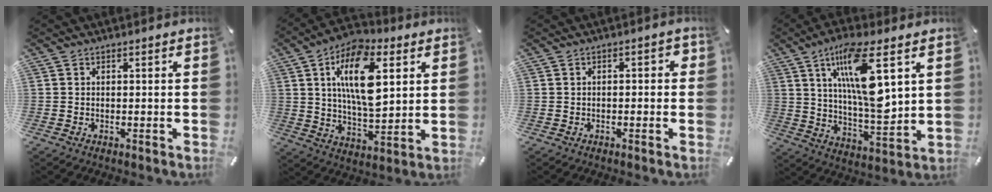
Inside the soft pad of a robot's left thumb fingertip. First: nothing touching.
{"total": 17.0, "force": [5.5, 8.6, 13.5], "torque": [-0.246, -0.012, 0.090]}
{"total": 1.8, "force": [-0.8, 1.0, 1.3], "torque": [-0.024, 0.006, -0.017]}
{"total": 17.6, "force": [7.2, 4.7, 15.3], "torque": [-0.301, -0.032, 0.106]}